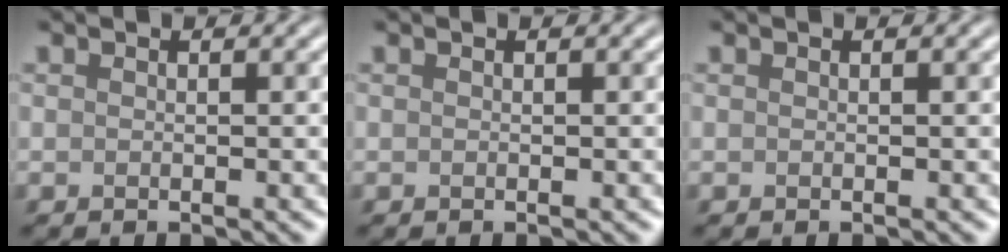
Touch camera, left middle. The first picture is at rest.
{"total": 0.0}
{"total": 0.0}